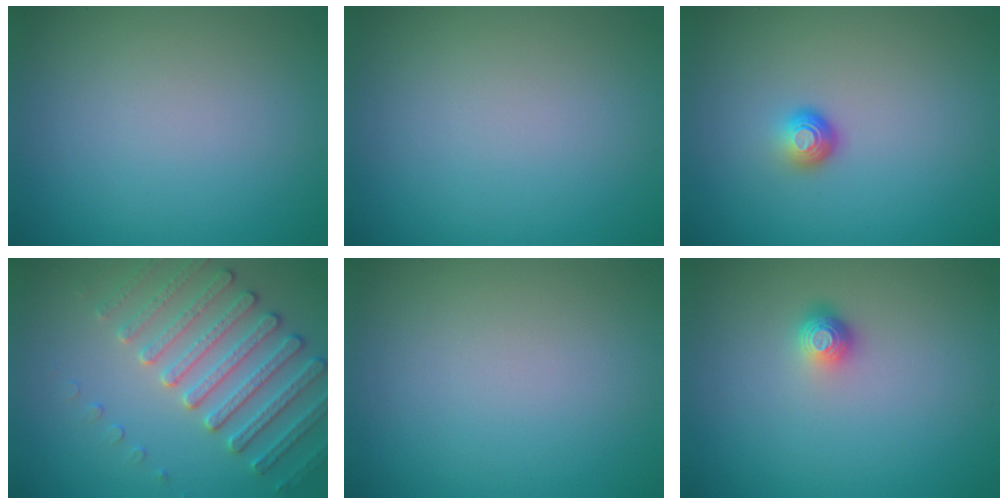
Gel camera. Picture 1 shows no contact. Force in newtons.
{"total": 0.0}
{"total": 1.8, "press": 1.1, "slide": 1.4}
{"total": 4.5, "press": 4.4, "slide": 0.8}
{"total": 0.0}
{"total": 1.5, "press": 1.1, "slide": 1.0}